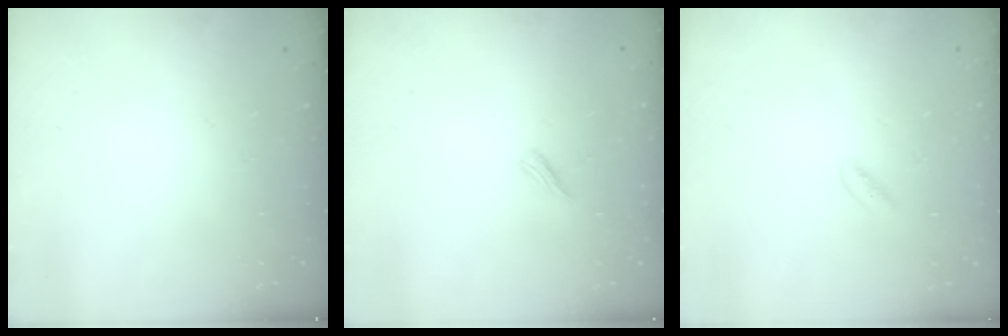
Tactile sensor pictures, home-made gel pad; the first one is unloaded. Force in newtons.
{"total": 2.3, "press": 2.2, "slide": 0.7}
{"total": 1.3, "press": 1.0, "slide": 0.7}